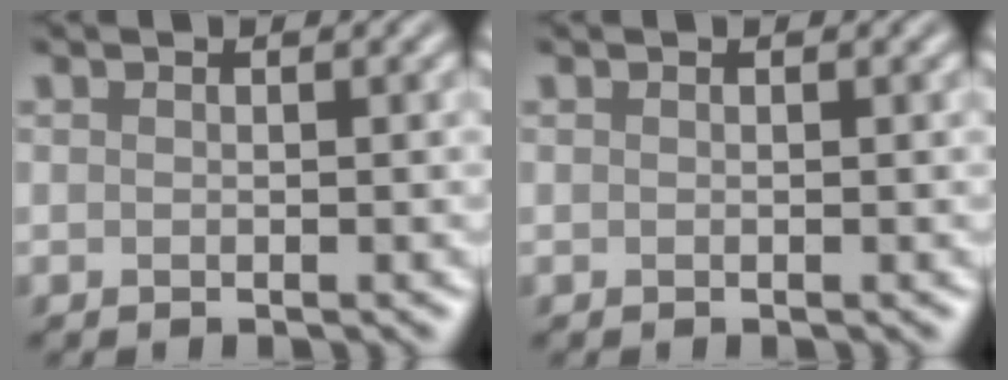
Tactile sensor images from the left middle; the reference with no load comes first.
{"total": 0.0}